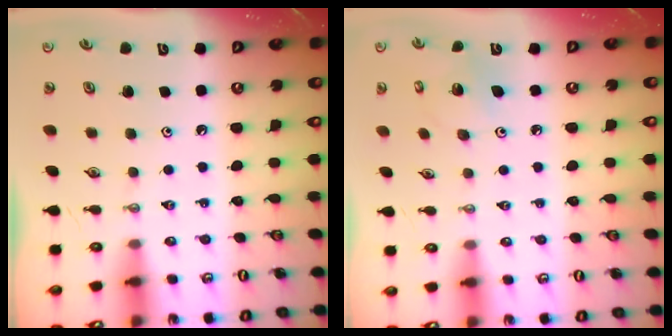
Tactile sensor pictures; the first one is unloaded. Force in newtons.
{"total": 4.0, "press": 4.0, "slide": 0.3}